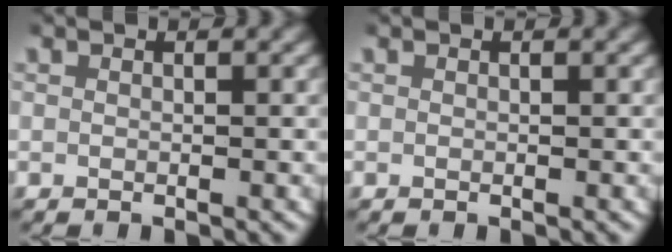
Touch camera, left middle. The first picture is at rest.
{"total": 0.0}